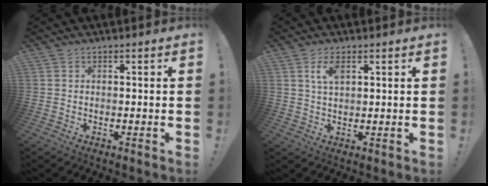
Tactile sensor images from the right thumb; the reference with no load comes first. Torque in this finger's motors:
{"motor_torque": [0.11, 0.03, 0.55, 0.30, 0.00]}